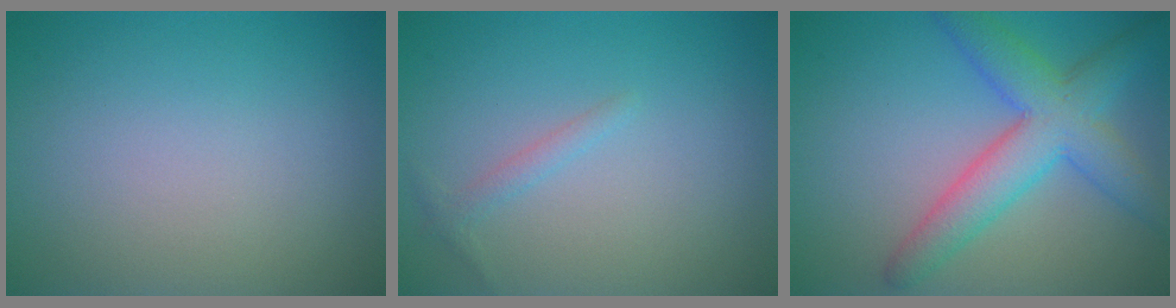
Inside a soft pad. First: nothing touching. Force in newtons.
{"total": 1.1, "press": 1.1, "slide": 0.1}
{"total": 6.1, "press": 6.1, "slide": 0.2}